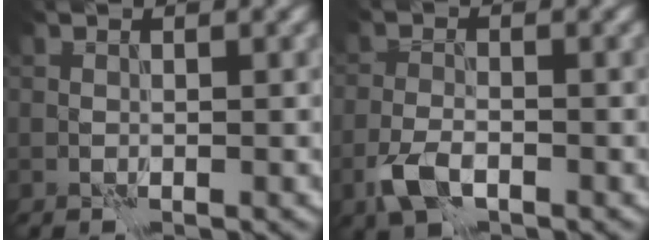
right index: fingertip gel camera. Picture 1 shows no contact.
{"total": 3.1, "force": [-1.8, 1.4, 2.1], "torque": [-0.043, -0.005, -0.039]}